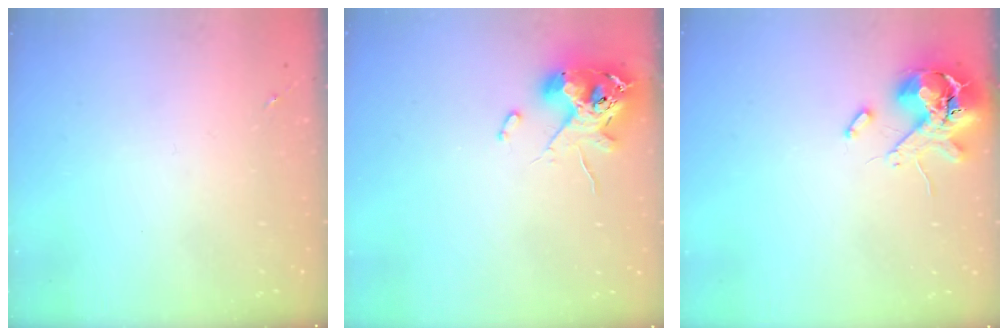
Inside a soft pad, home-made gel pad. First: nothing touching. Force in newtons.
{"total": 12.0, "press": 11.9, "slide": 1.9}
{"total": 12.2, "press": 12.0, "slide": 1.8}